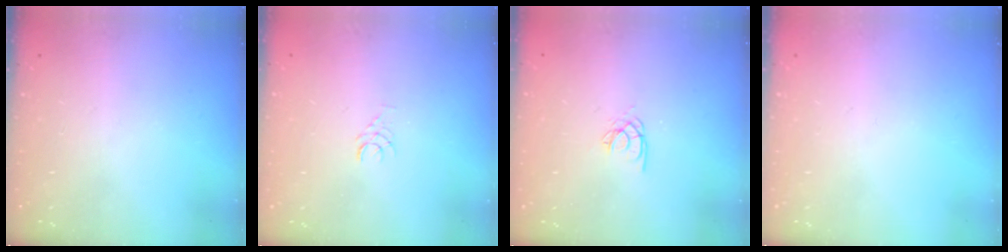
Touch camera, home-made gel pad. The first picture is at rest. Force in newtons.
{"total": 3.5, "press": 3.5, "slide": 0.3}
{"total": 2.5, "press": 2.5, "slide": 0.1}
{"total": 0.0}